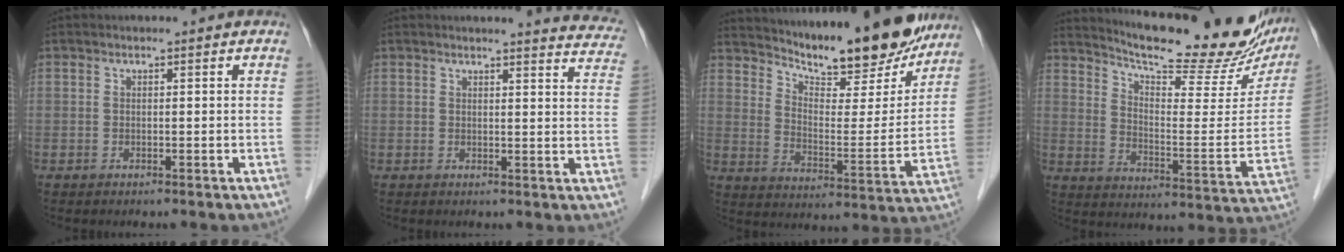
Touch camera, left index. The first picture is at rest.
{"total": 10.5, "force": [10.3, 0.8, 1.9], "torque": [0.004, -0.059, 0.080]}
{"total": 21.0, "force": [18.8, 3.7, 8.6], "torque": [-0.130, -0.035, 0.261]}
{"total": 25.1, "force": [21.8, 4.5, 11.5], "torque": [-0.174, -0.052, 0.283]}